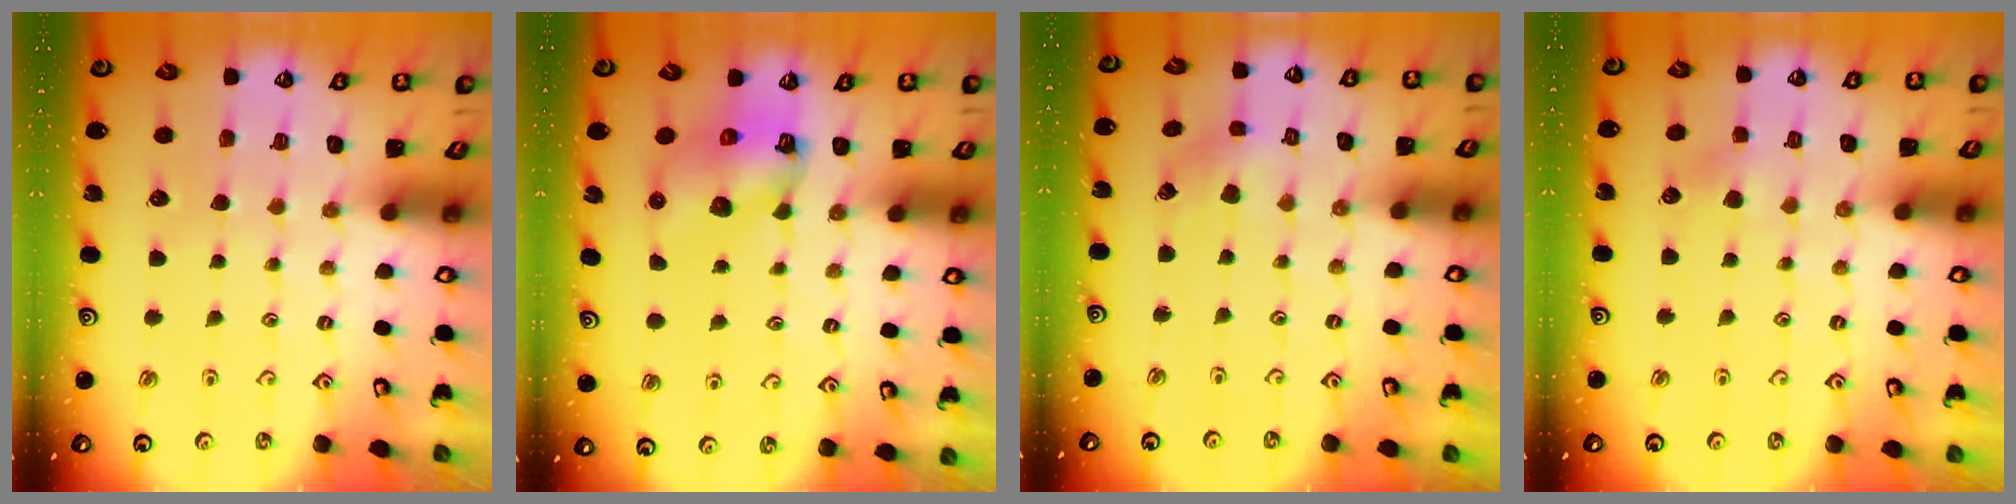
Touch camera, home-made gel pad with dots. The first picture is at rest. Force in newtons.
{"total": 7.2, "press": 7.2, "slide": 0.8}
{"total": 1.9, "press": 1.9, "slide": 0.3}
{"total": 2.3, "press": 2.3, "slide": 0.2}